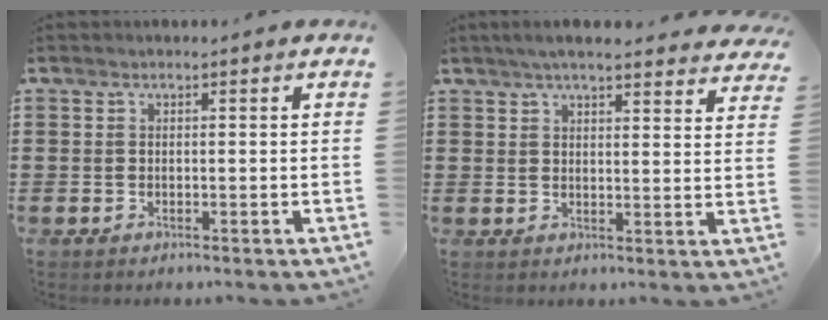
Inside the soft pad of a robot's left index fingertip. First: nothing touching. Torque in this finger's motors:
{"motor_torque": [2.14, 0.00, 1.03, 0.07]}